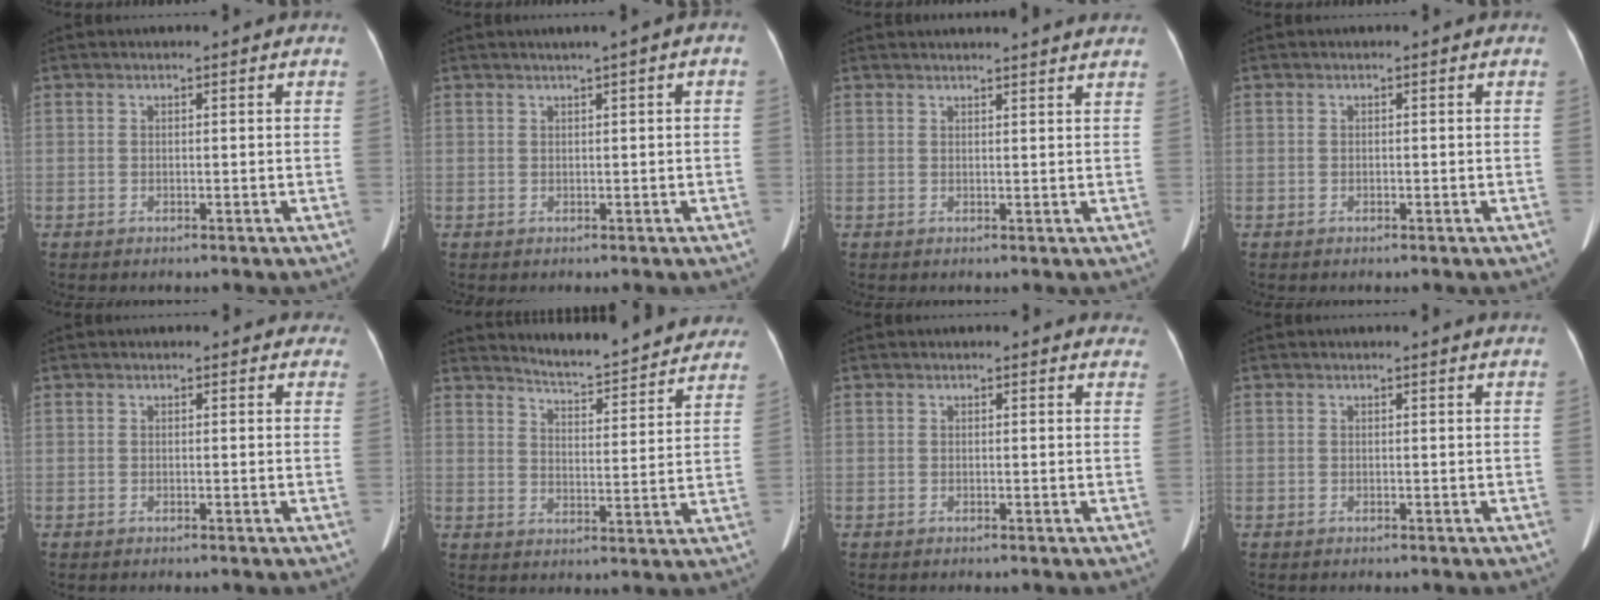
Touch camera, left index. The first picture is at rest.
{"total": 1.9, "force": [0.6, 0.0, 1.8], "torque": [-0.028, 0.009, 0.011]}
{"total": 8.1, "force": [7.8, -0.2, 2.2], "torque": [-0.024, 0.018, 0.075]}
{"total": 0.0}
{"total": 3.2, "force": [2.7, 1.6, 0.4], "torque": [0.010, 0.002, 0.012]}
{"total": 16.6, "force": [15.9, 2.2, 4.2], "torque": [-0.049, -0.037, 0.193]}
{"total": 4.3, "force": [4.0, 1.5, 0.5], "torque": [0.010, -0.004, 0.021]}
{"total": 1.3, "force": [1.3, -0.1, 0.2], "torque": [-0.014, -0.001, 0.007]}